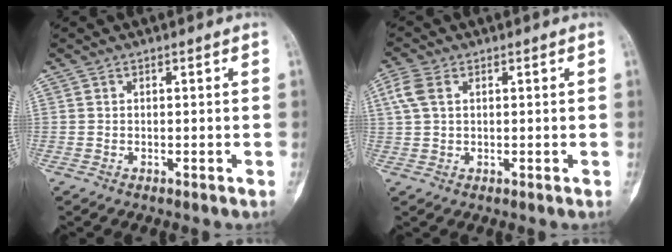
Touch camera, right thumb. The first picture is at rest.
{"total": 4.5, "force": [1.5, 2.8, 3.2], "torque": [-0.082, 0.011, 0.030]}